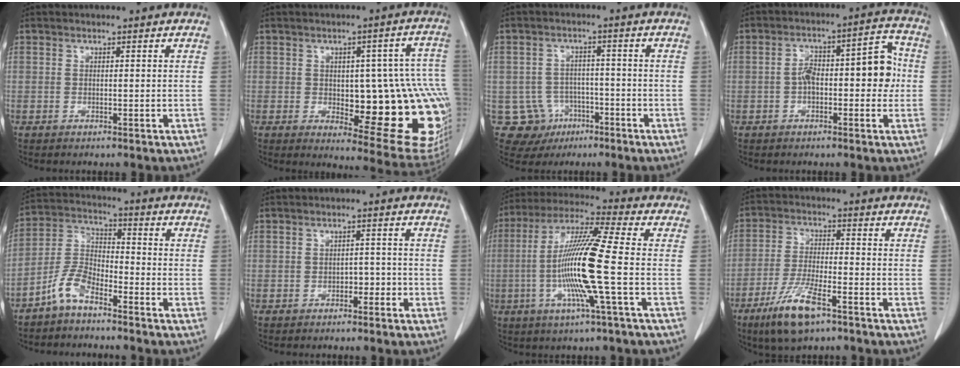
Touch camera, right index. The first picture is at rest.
{"total": 22.2, "force": [-2.9, 6.9, 20.9], "torque": [-0.160, 0.026, -0.009]}
{"total": 7.9, "force": [-3.2, 7.2, 0.6], "torque": [-0.015, 0.010, -0.038]}
{"total": 9.9, "force": [-0.5, 3.8, 9.1], "torque": [-0.133, 0.046, -0.007]}
{"total": 6.4, "force": [-4.8, 2.4, 3.6], "torque": [-0.087, 0.006, -0.103]}
{"total": 1.8, "force": [-1.0, 1.1, 0.9], "torque": [-0.012, 0.005, -0.014]}
{"total": 14.6, "force": [-2.4, -0.8, 14.4], "torque": [-0.284, -0.006, -0.060]}
{"total": 9.6, "force": [-5.9, 2.0, 7.3], "torque": [-0.150, -0.019, -0.107]}